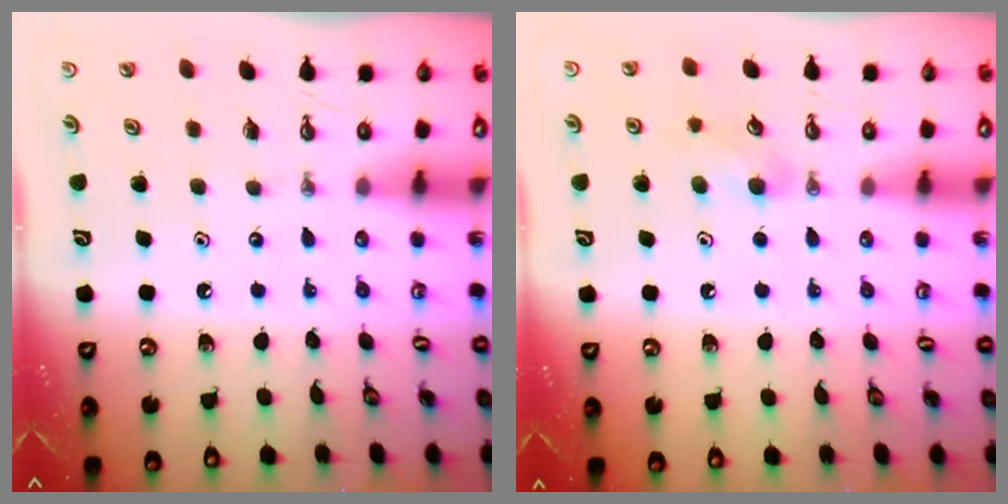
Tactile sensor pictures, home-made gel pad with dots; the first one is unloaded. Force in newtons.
{"total": 7.5, "press": 7.4, "slide": 1.4}